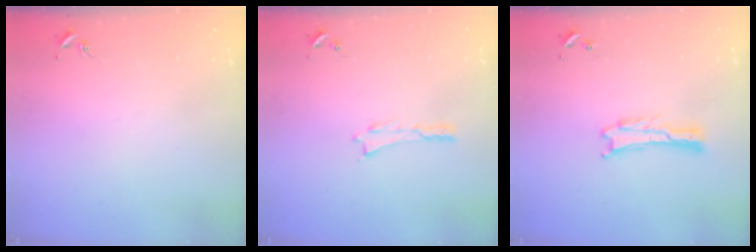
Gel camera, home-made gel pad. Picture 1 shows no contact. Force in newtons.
{"total": 0.0}
{"total": 0.0}